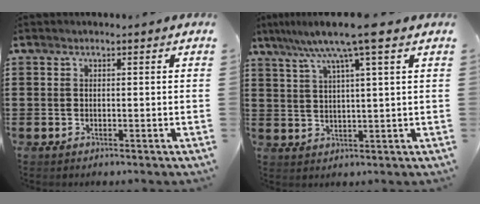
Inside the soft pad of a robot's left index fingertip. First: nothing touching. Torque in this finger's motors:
{"motor_torque": [1.27, -0.14, 0.95, 0.21]}